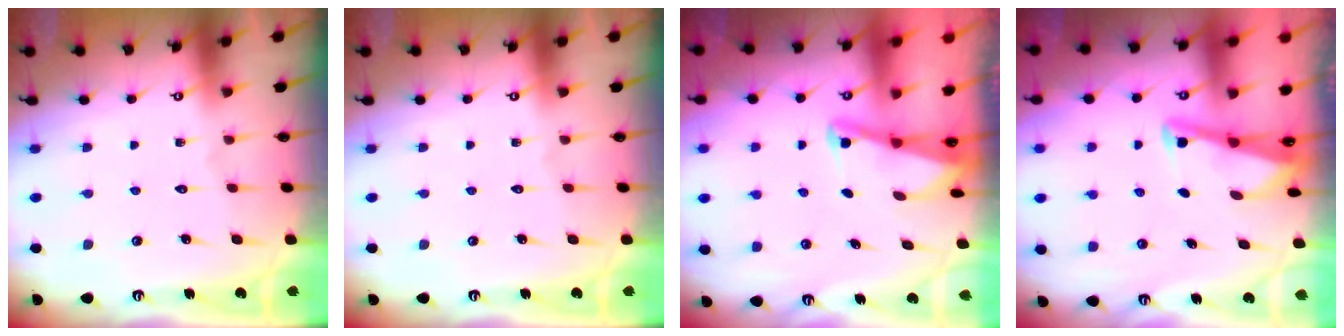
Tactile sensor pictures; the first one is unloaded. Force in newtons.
{"total": 0.0}
{"total": 2.0, "press": 2.0, "slide": 0.4}
{"total": 2.8, "press": 2.7, "slide": 0.4}